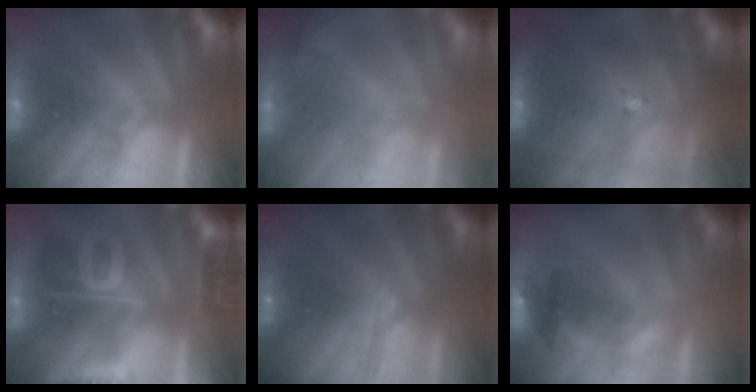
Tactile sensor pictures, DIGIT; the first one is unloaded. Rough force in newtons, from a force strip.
{"total": 1.1}
{"total": 6.9}
{"total": 7.5}
{"total": 1.7}
{"total": 2.3}